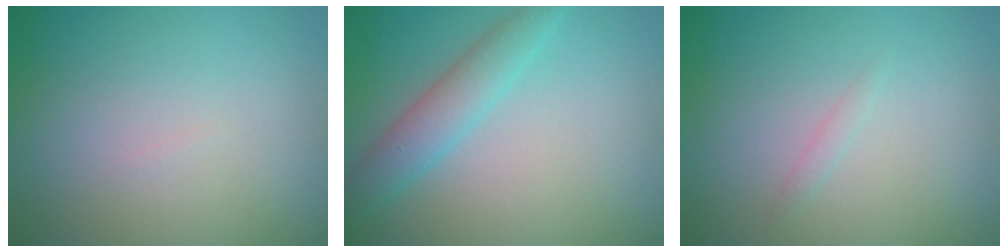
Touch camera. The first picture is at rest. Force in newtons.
{"total": 3.1, "press": 3.1, "slide": 0.2}
{"total": 0.6, "press": 0.6, "slide": 0.0}